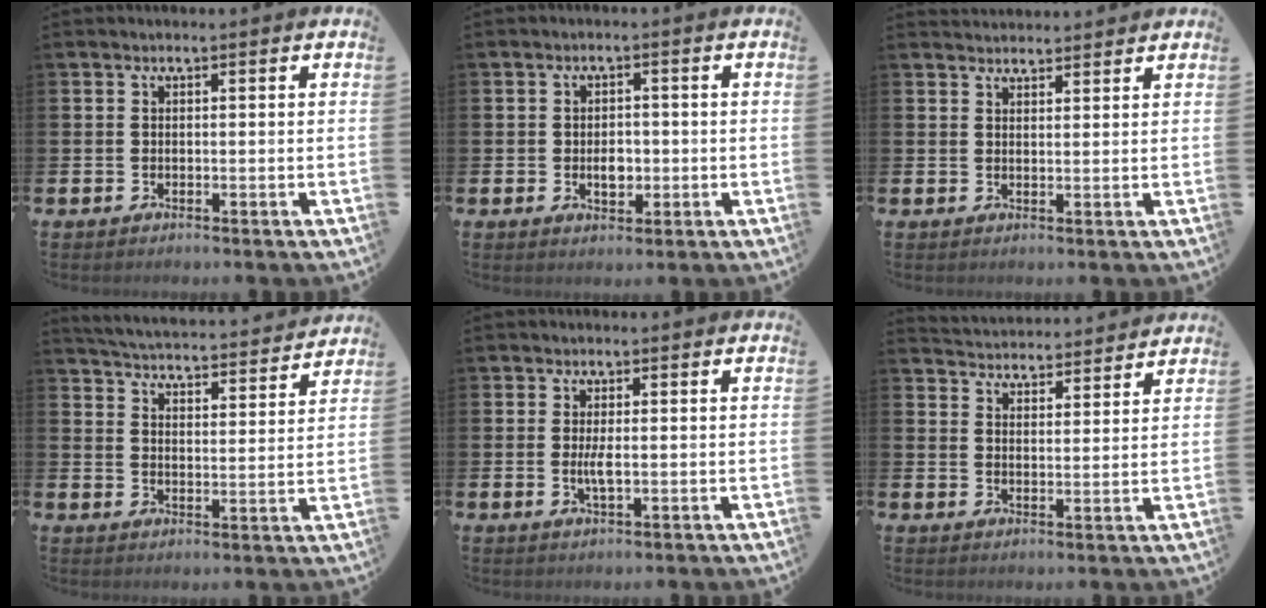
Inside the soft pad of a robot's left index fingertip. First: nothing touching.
{"total": 2.7, "force": [-0.3, 2.0, 1.9], "torque": [-0.015, -0.005, -0.011]}
{"total": 2.5, "force": [2.5, 0.4, -0.1], "torque": [0.009, -0.014, 0.043]}
{"total": 4.9, "force": [4.9, 0.2, 0.5], "torque": [-0.023, -0.046, 0.081]}
{"total": 2.2, "force": [0.0, 0.5, 2.2], "torque": [-0.034, -0.006, -0.002]}
{"total": 4.3, "force": [4.2, 0.3, -0.4], "torque": [-0.001, -0.034, 0.074]}